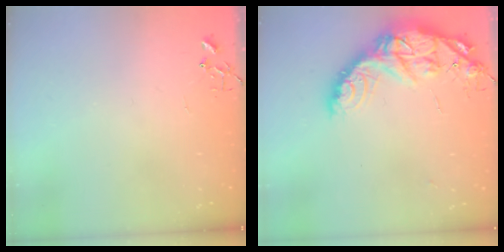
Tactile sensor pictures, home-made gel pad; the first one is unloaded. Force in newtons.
{"total": 17.5, "press": 17.4, "slide": 1.4}